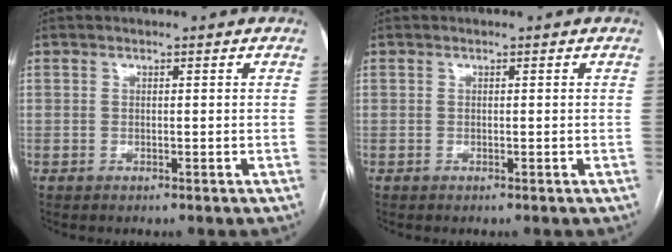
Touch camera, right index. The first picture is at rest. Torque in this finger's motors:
{"motor_torque": [0.03, -0.09, 0.03, 0.01]}